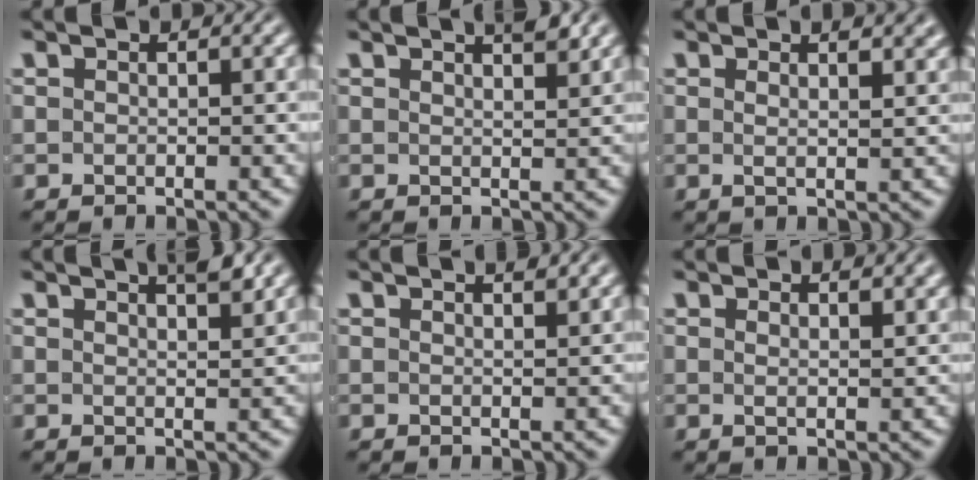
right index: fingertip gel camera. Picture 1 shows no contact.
{"total": 2.0, "force": [1.4, -0.8, 1.1], "torque": [-0.005, -0.003, 0.028]}
{"total": 2.2, "force": [1.3, -0.3, 1.7], "torque": [-0.014, -0.006, 0.023]}
{"total": 2.5, "force": [1.8, -0.7, 1.6], "torque": [-0.011, -0.002, 0.035]}
{"total": 1.2, "force": [0.9, -0.6, 0.5], "torque": [-0.001, -0.005, 0.020]}
{"total": 1.3, "force": [0.7, -0.9, 0.7], "torque": [-0.004, -0.011, 0.019]}